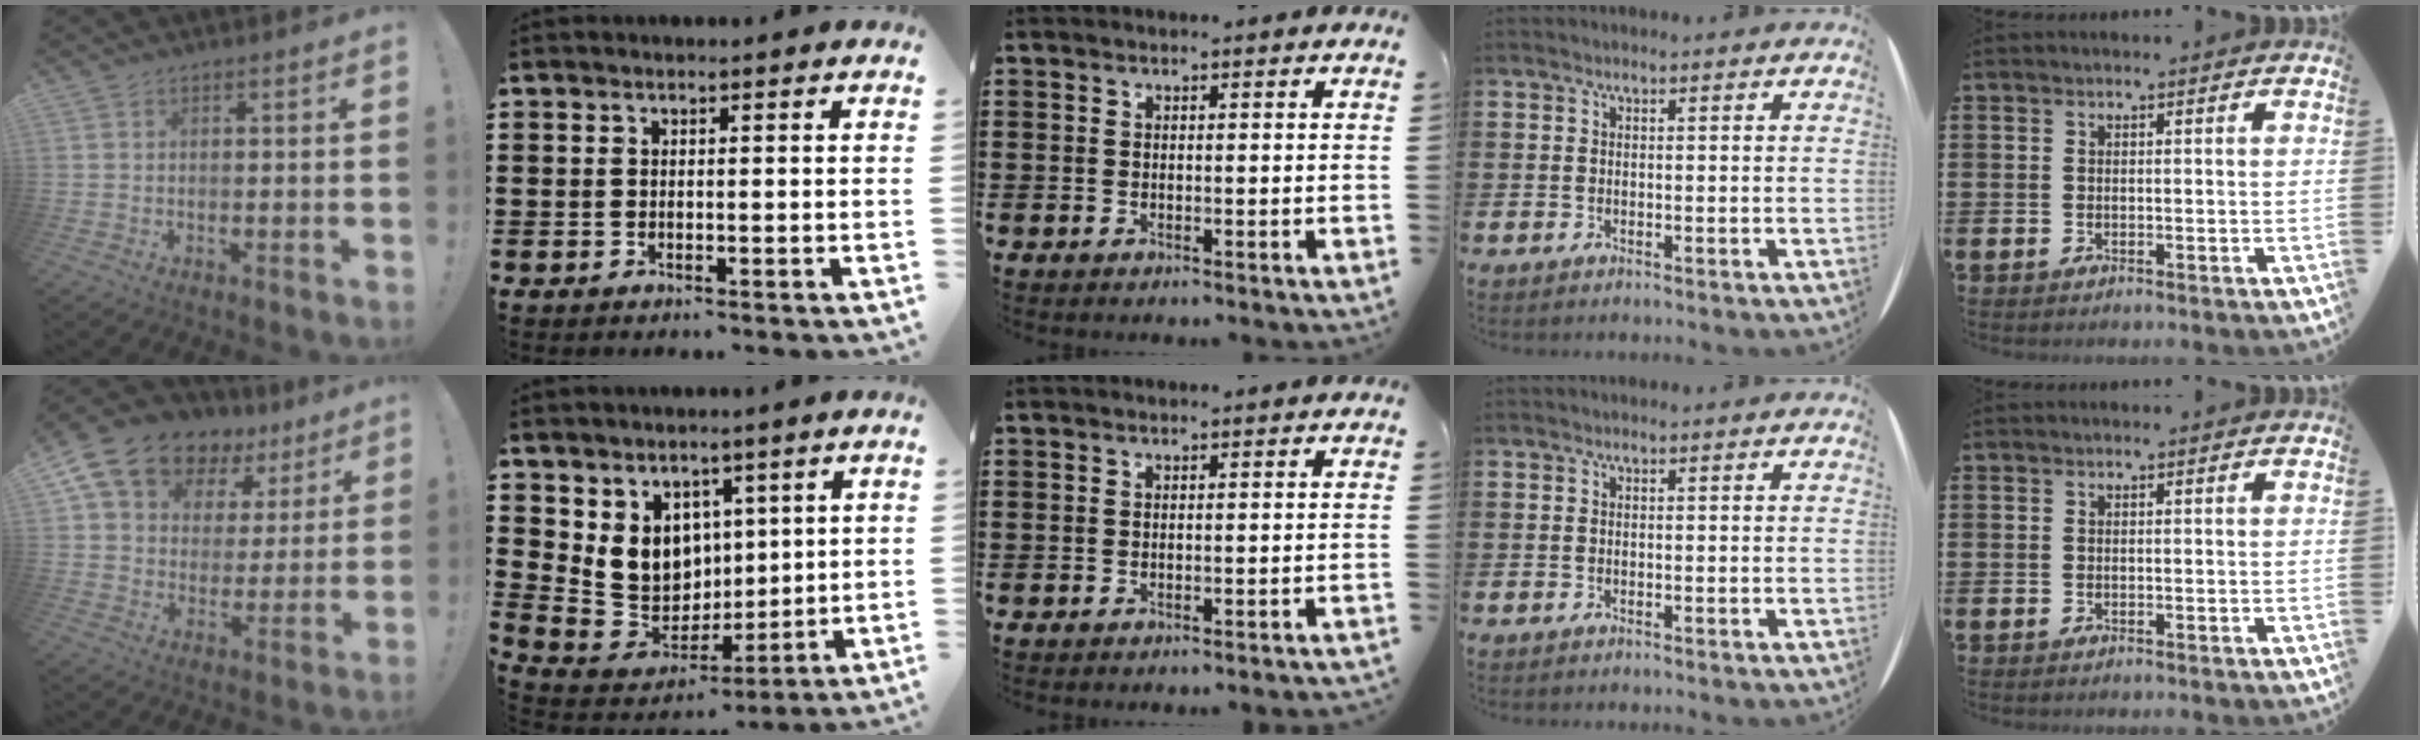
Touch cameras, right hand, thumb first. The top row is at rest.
{"thumb": {"total": 14.6, "force": [9.6, 9.2, 6.0], "torque": [-0.112, -0.057, 0.184]}, "index": {"total": 9.5, "force": [2.3, 8.5, 3.4], "torque": [-0.095, -0.012, 0.053]}, "middle": {"total": 0.8, "force": [-0.7, -0.2, 0.2], "torque": [-0.005, -0.001, -0.014]}}